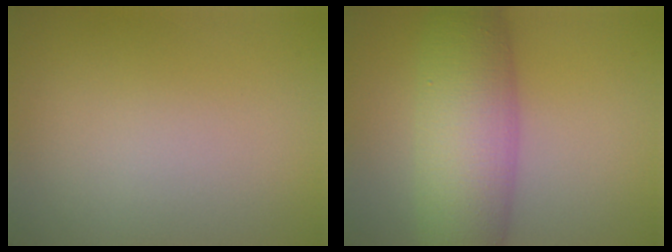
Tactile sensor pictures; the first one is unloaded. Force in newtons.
{"total": 8.2, "press": 8.2, "slide": 0.1}